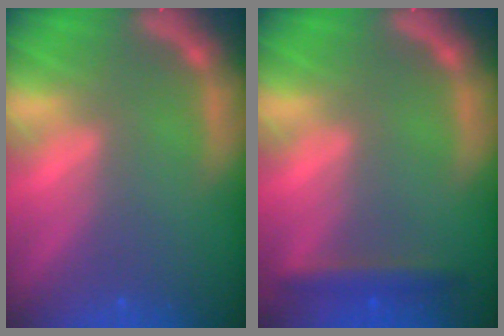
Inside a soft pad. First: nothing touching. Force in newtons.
{"total": 2.4}